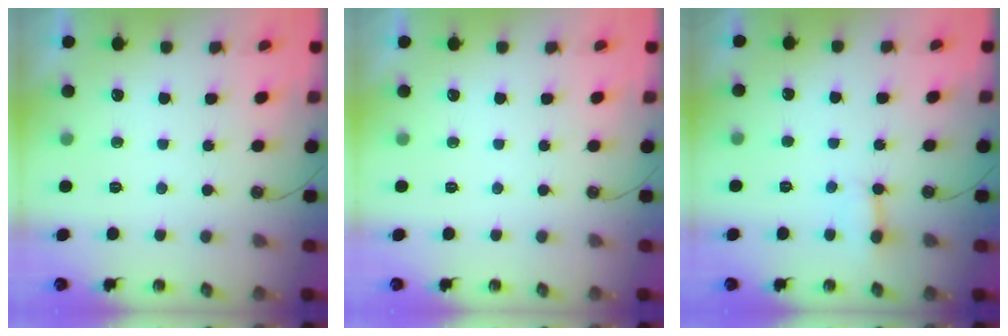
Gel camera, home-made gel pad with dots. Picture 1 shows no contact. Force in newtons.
{"total": 0.0}
{"total": 2.8, "press": 2.7, "slide": 0.5}